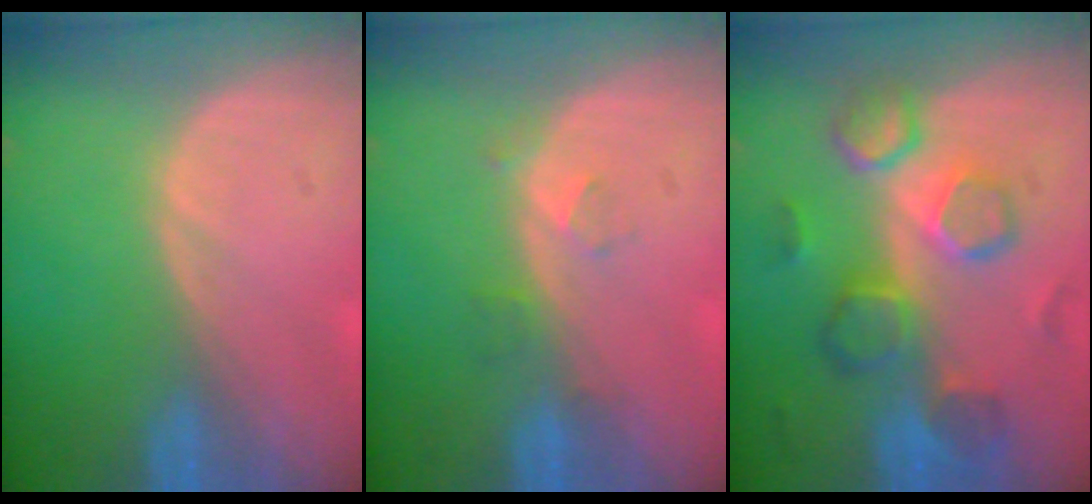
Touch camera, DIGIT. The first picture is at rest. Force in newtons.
{"total": 2.7, "press": 2.3, "slide": 1.5}
{"total": 9.6, "press": 8.8, "slide": 3.7}